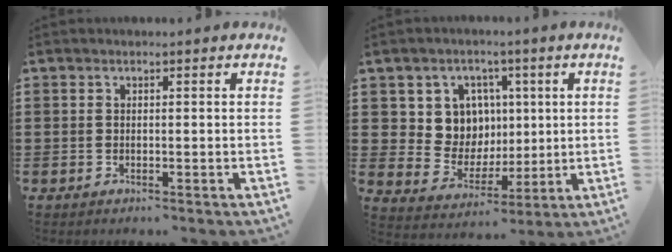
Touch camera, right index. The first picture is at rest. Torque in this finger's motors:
{"motor_torque": [0.57, 0.35, 0.35, 0.08]}